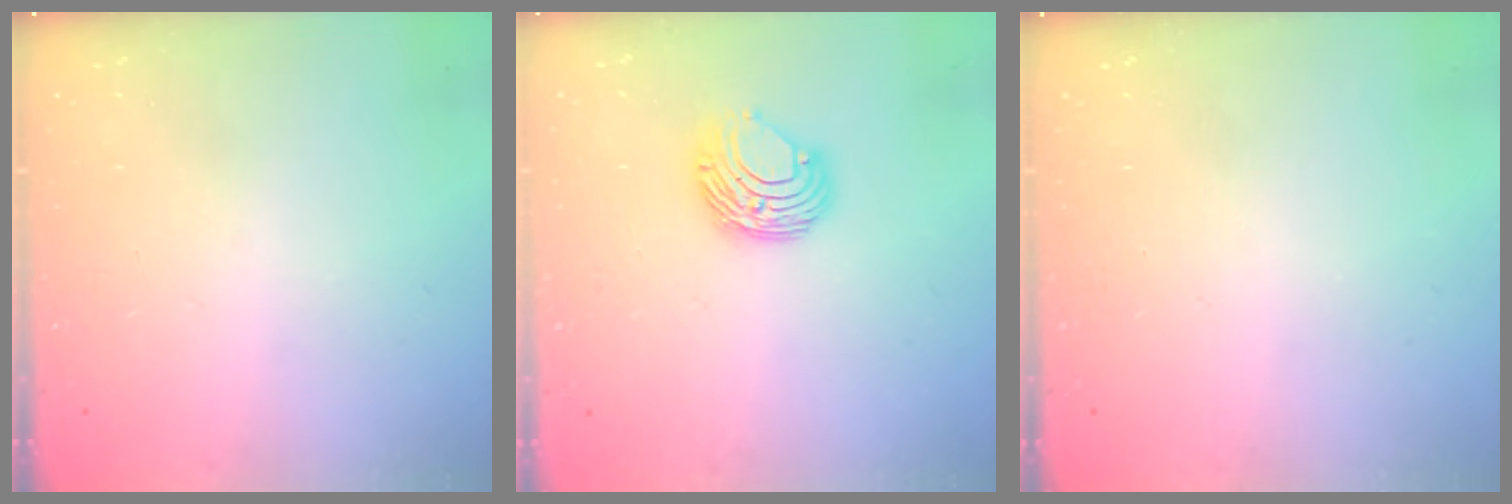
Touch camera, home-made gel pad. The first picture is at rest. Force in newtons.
{"total": 8.7, "press": 8.6, "slide": 0.7}
{"total": 0.0}